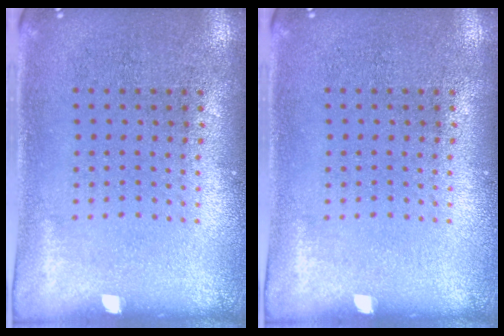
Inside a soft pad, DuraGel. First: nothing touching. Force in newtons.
{"total": 0.0}